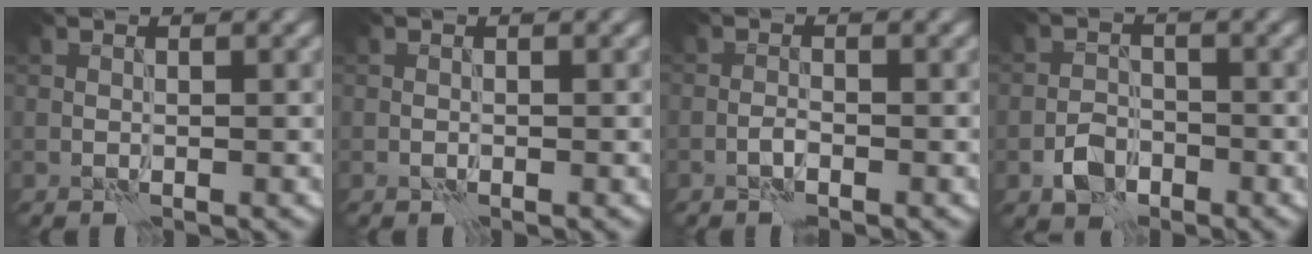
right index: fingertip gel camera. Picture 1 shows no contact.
{"total": 0.0}
{"total": 0.8, "force": [-0.5, 0.1, 0.5], "torque": [-0.012, 0.004, -0.014]}
{"total": 2.8, "force": [-1.6, 1.9, 1.3], "torque": [-0.019, 0.006, -0.034]}